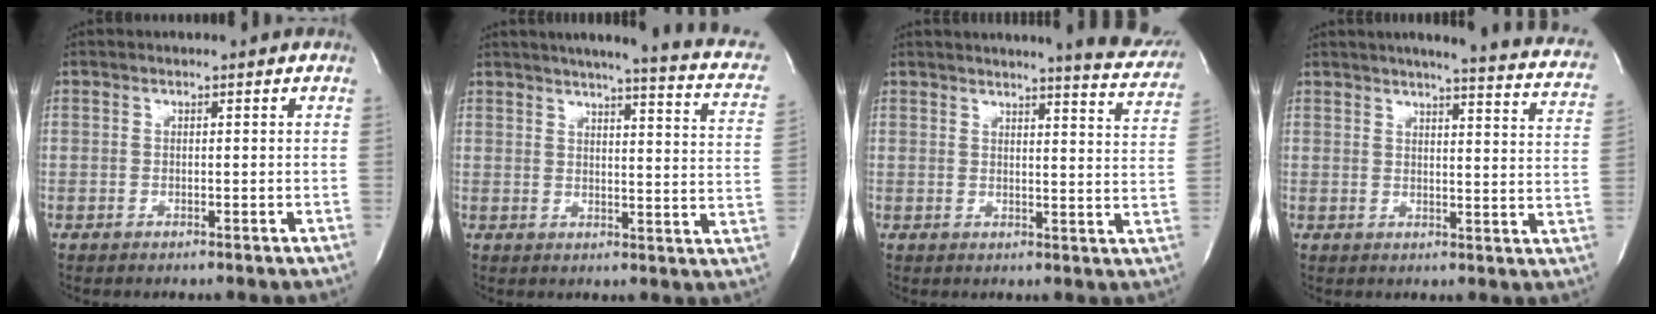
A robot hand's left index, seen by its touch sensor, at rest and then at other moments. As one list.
[{"total": 16.8, "force": [13.0, 1.8, 10.5], "torque": [-0.142, -0.016, 0.136]}, {"total": 11.3, "force": [10.6, 0.4, 3.8], "torque": [-0.037, -0.060, 0.099]}, {"total": 18.9, "force": [16.4, 1.5, 9.3], "torque": [-0.120, -0.045, 0.173]}]